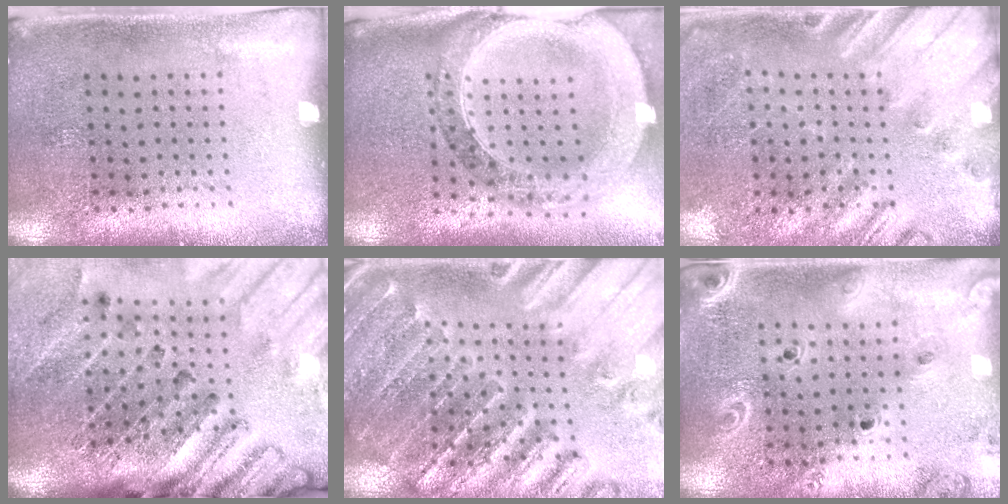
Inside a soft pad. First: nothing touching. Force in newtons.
{"total": 2.2, "press": 2.0, "slide": 0.9}
{"total": 2.4, "press": 2.0, "slide": 1.4}
{"total": 4.0, "press": 3.0, "slide": 2.6}
{"total": 2.8, "press": 2.8, "slide": 0.4}
{"total": 2.1, "press": 1.9, "slide": 0.8}